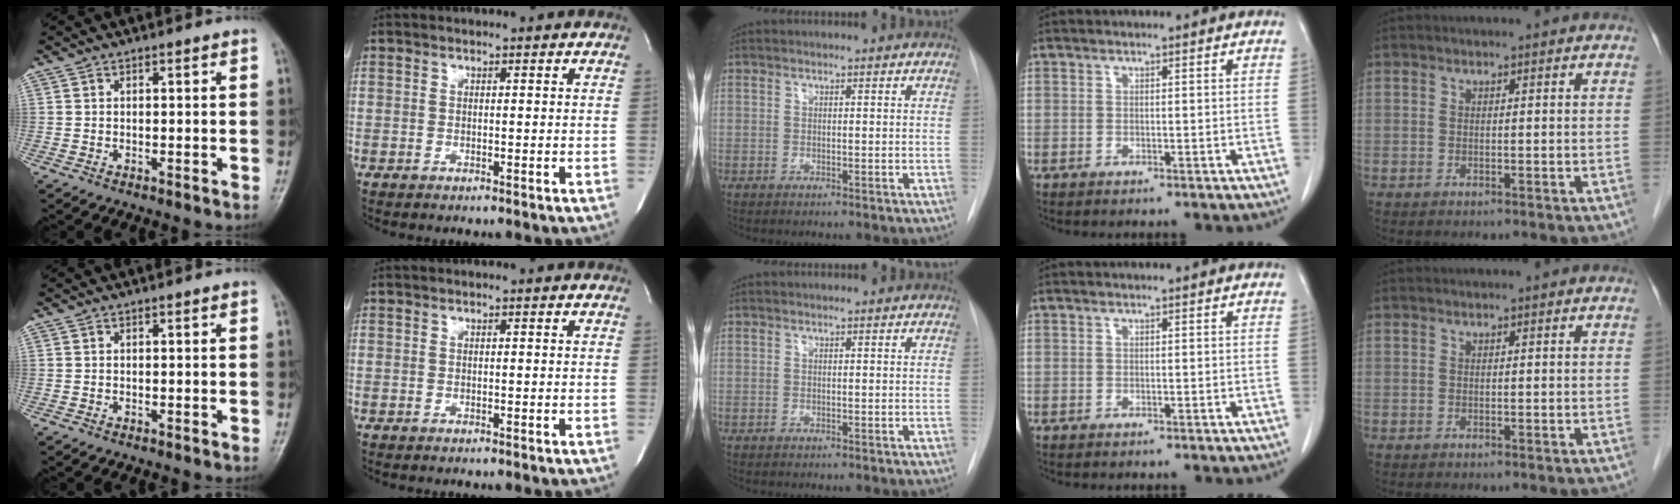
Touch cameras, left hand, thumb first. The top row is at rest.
{}